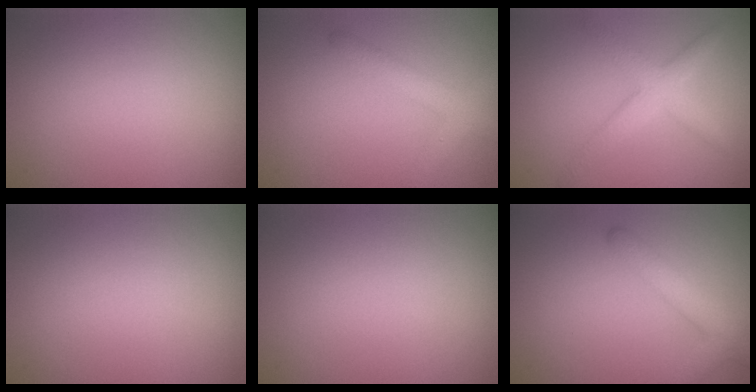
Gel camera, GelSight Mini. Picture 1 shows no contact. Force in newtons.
{"total": 3.1, "press": 3.1, "slide": 0.1}
{"total": 3.2, "press": 3.2, "slide": 0.1}
{"total": 0.0}
{"total": 0.0}
{"total": 3.0, "press": 3.0, "slide": 0.2}